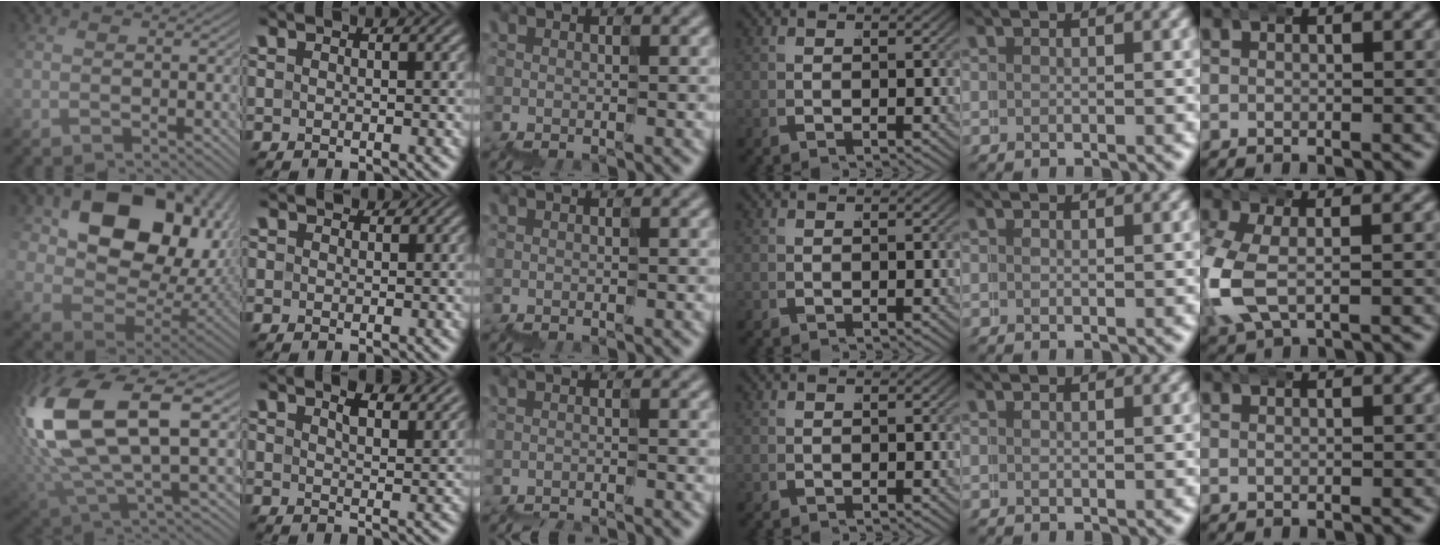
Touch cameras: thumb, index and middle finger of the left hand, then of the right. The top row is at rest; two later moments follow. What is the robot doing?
{"motion": "wrap", "object": "belt"}